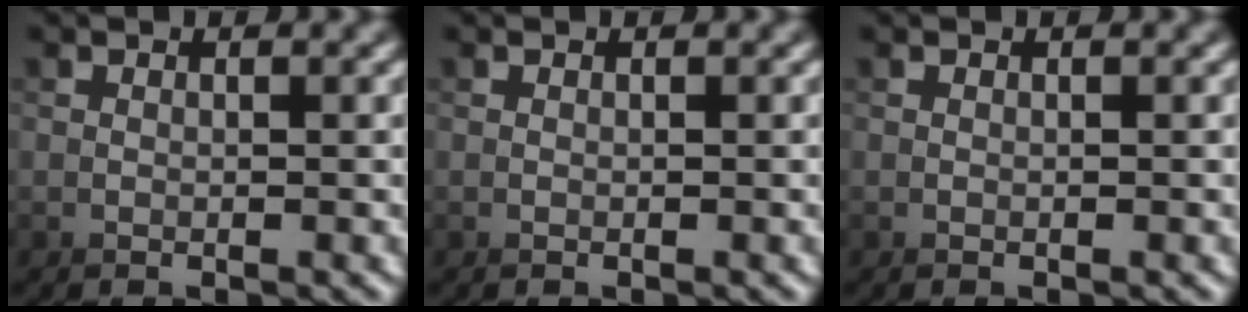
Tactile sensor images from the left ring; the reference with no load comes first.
{"total": 0.0}
{"total": 0.0}